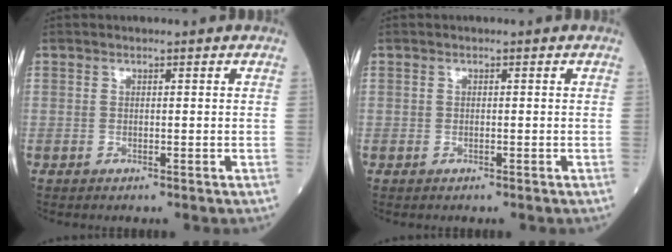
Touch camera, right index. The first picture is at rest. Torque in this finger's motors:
{"motor_torque": [-0.03, -0.04, -0.05, 0.00]}